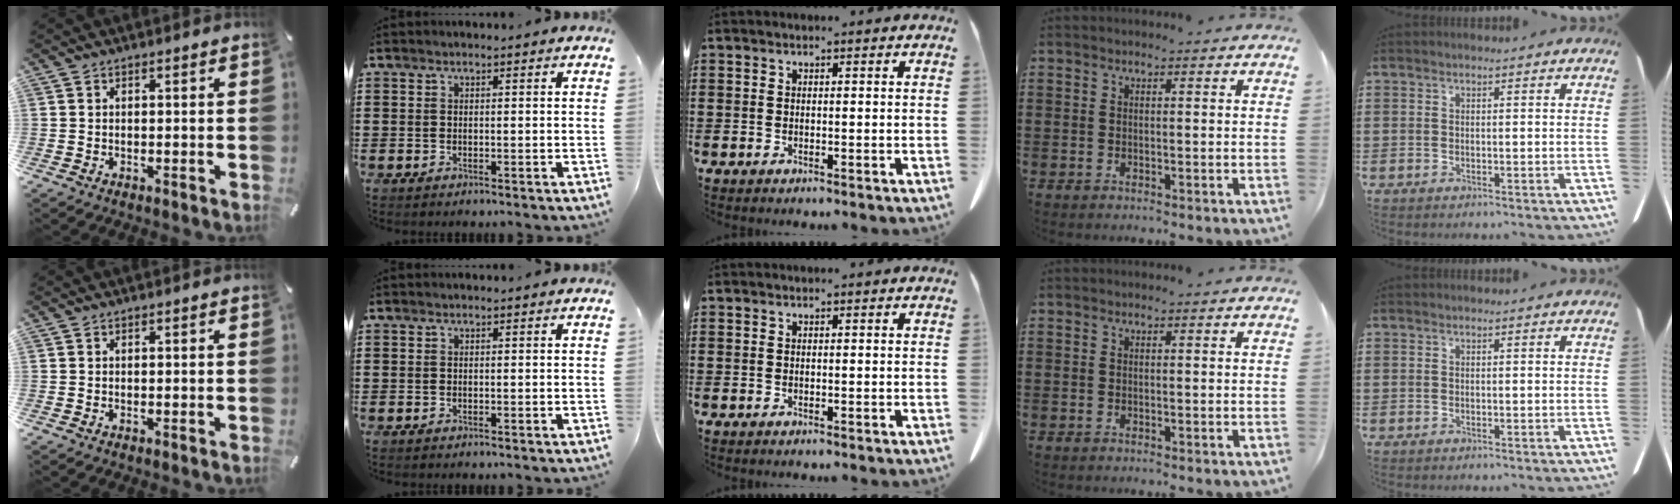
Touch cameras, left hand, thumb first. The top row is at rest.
{}